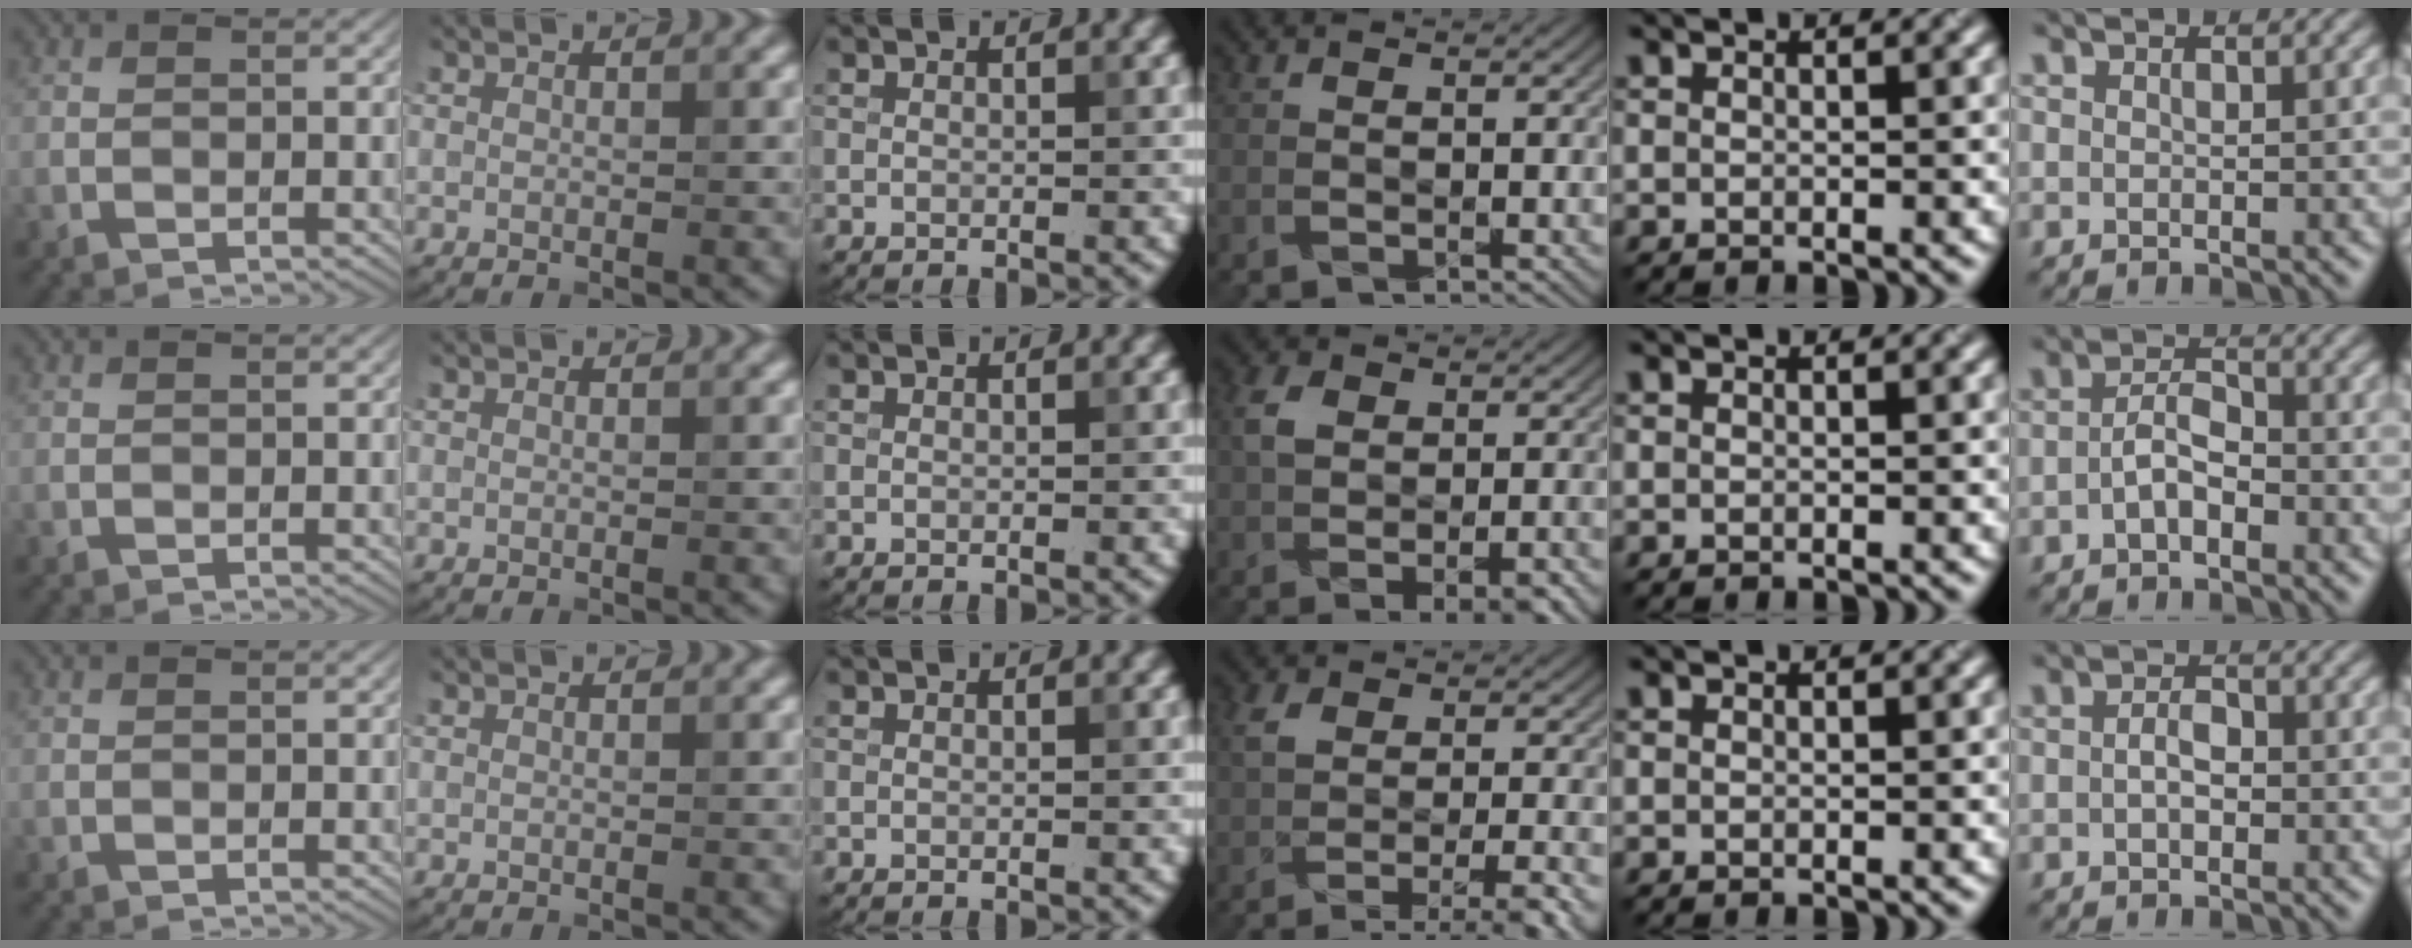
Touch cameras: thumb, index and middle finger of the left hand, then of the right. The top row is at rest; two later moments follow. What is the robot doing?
{"motion": "wrap", "object": "netting"}